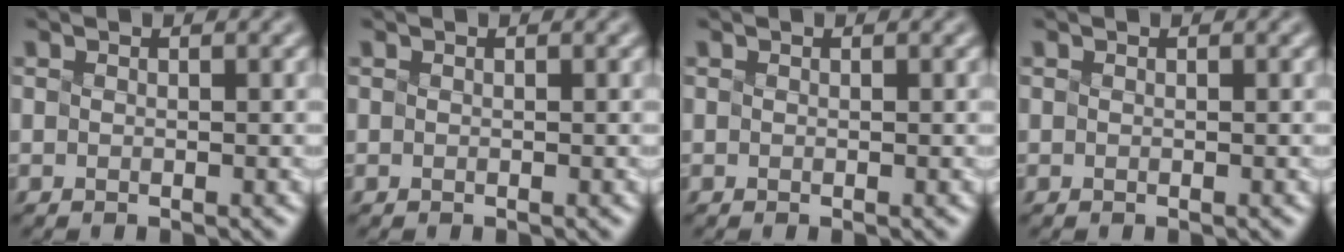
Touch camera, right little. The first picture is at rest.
{"total": 0.0}
{"total": 0.0}
{"total": 0.0}